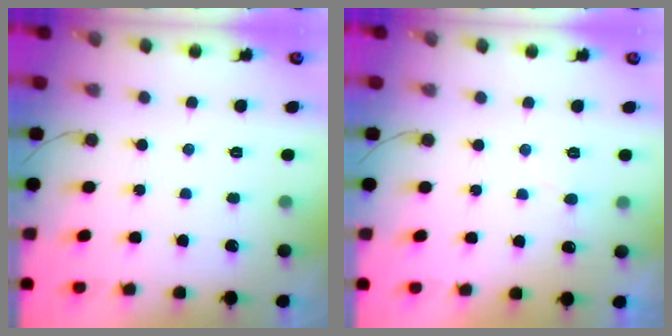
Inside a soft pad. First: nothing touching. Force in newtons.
{"total": 5.1, "press": 5.0, "slide": 0.5}